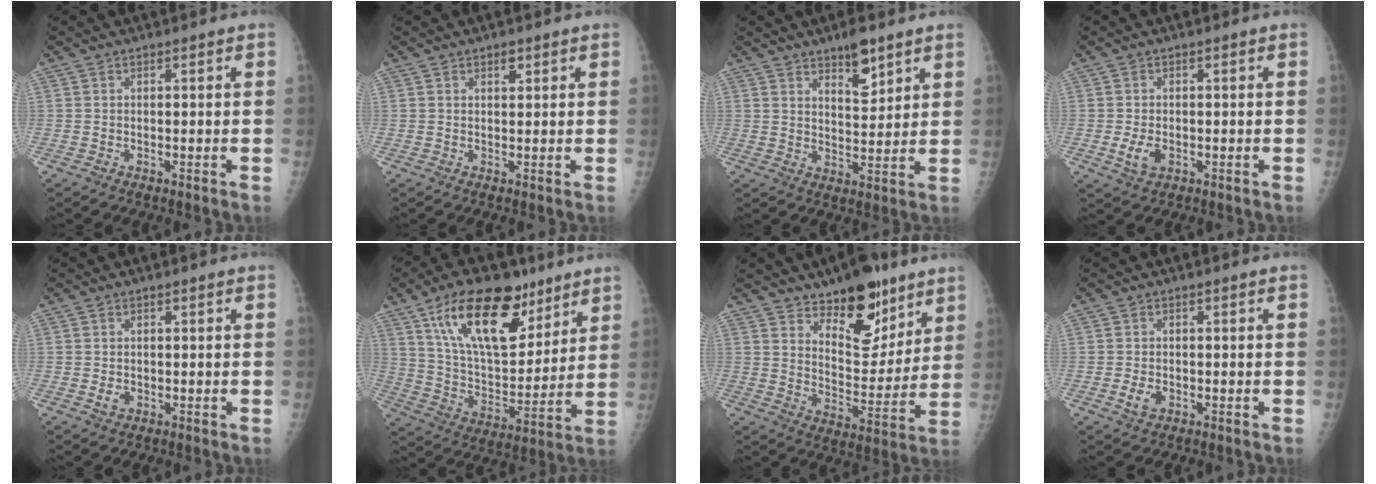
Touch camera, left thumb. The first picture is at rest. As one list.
[{"total": 1.6, "force": [1.0, 0.8, 1.0], "torque": [-0.006, -0.004, 0.014]}, {"total": 7.1, "force": [4.7, 2.5, 4.6], "torque": [-0.053, -0.034, 0.075]}, {"total": 3.6, "force": [-0.9, 2.3, 2.5], "torque": [-0.048, -0.003, -0.011]}, {"total": 1.5, "force": [-0.2, 1.2, 0.9], "torque": [-0.013, -0.001, -0.001]}, {"total": 22.1, "force": [12.8, 10.8, 14.5], "torque": [-0.204, -0.051, 0.228]}, {"total": 15.4, "force": [10.4, 7.2, 8.8], "torque": [-0.077, -0.077, 0.170]}, {"total": 2.6, "force": [-0.8, 1.8, 1.7], "torque": [-0.030, 0.000, -0.013]}]